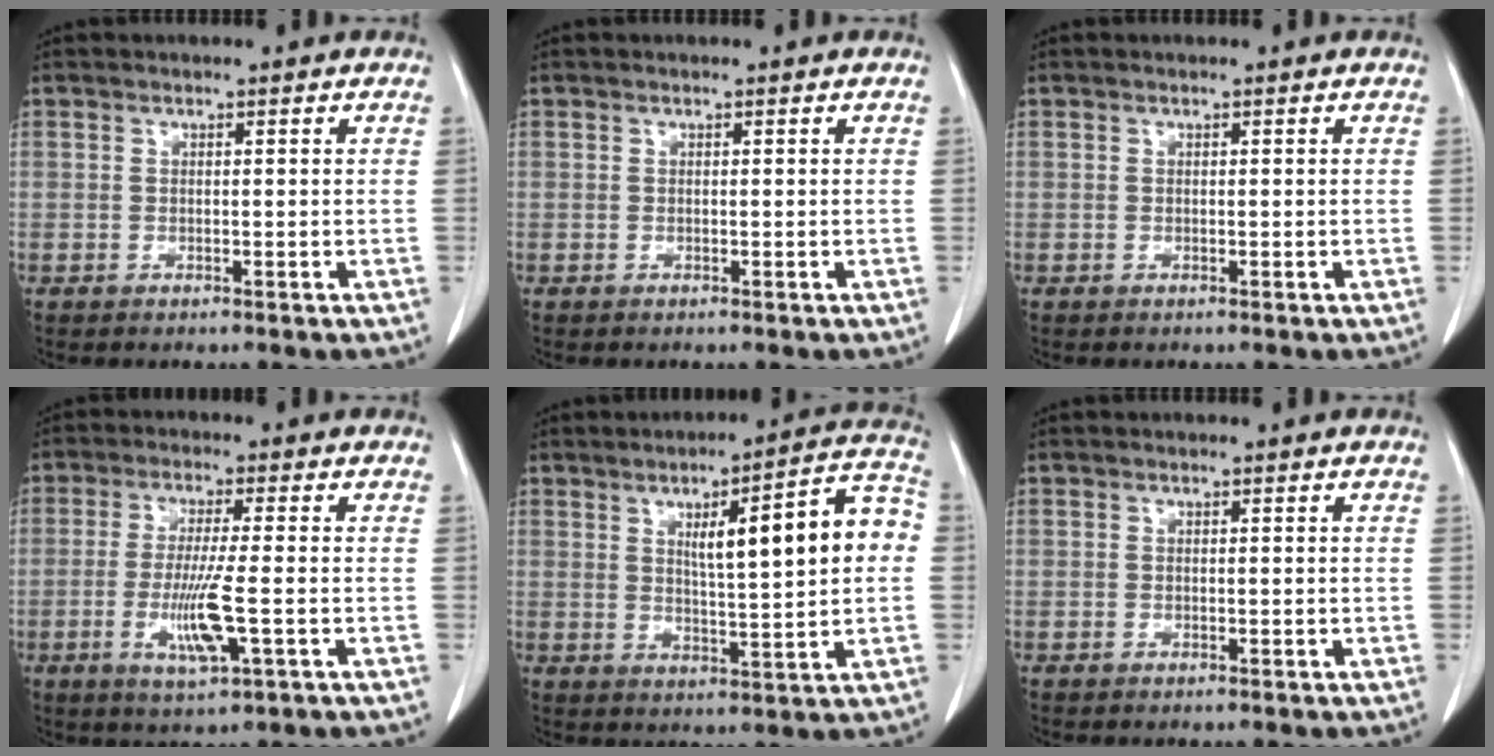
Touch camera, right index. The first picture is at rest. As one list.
[{"total": 0.0}, {"total": 0.0}, {"total": 7.8, "force": [-1.9, 0.2, 7.5], "torque": [-0.146, -0.017, -0.035]}, {"total": 13.3, "force": [2.2, 1.7, 13.0], "torque": [-0.180, 0.026, 0.033]}, {"total": 0.0}]